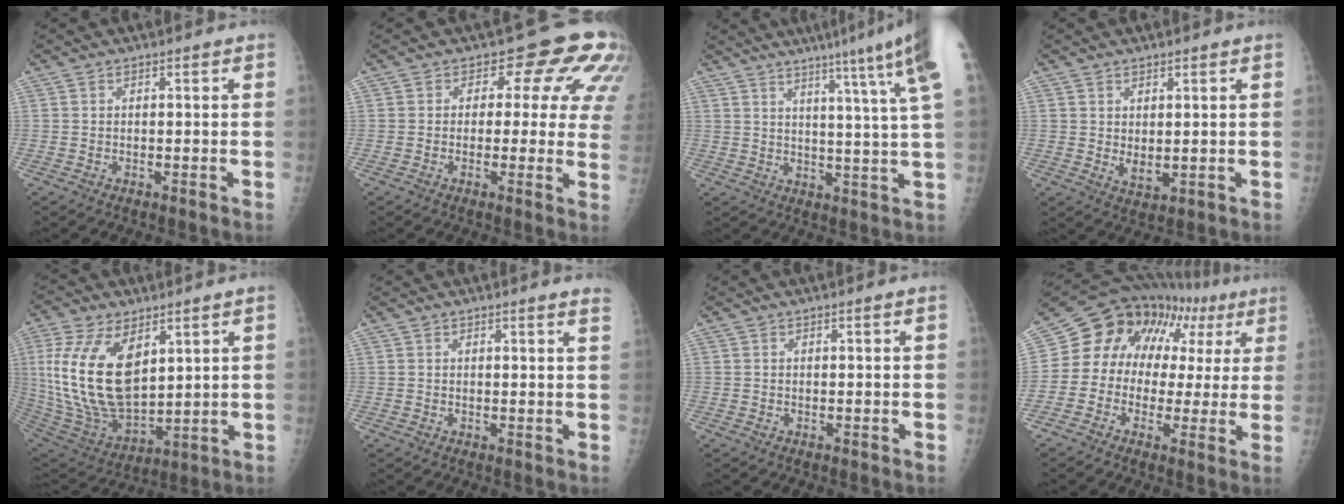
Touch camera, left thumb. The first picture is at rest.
{"total": 11.5, "force": [4.3, 6.7, 8.3], "torque": [-0.045, -0.011, 0.029]}
{"total": 15.8, "force": [9.7, -0.2, 12.5], "torque": [-0.161, -0.044, 0.113]}
{"total": 3.1, "force": [0.6, 1.7, 2.6], "torque": [-0.032, -0.018, 0.016]}
{"total": 19.8, "force": [6.0, 10.5, 15.8], "torque": [-0.307, -0.032, 0.128]}
{"total": 3.1, "force": [2.8, -0.2, 1.3], "torque": [-0.017, -0.013, 0.018]}
{"total": 0.0}
{"total": 16.4, "force": [4.1, 12.8, 9.4], "torque": [-0.089, 0.055, 0.060]}